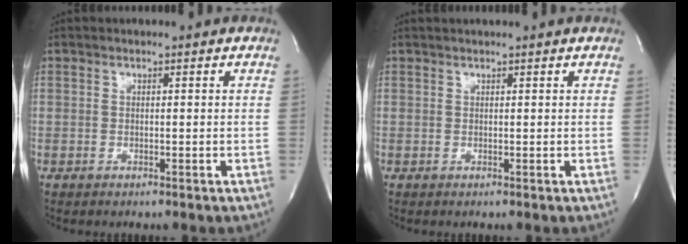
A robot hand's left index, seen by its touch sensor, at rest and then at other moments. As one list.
[{"total": 2.5, "force": [2.3, -0.3, 0.9], "torque": [-0.013, 0.020, 0.032]}]